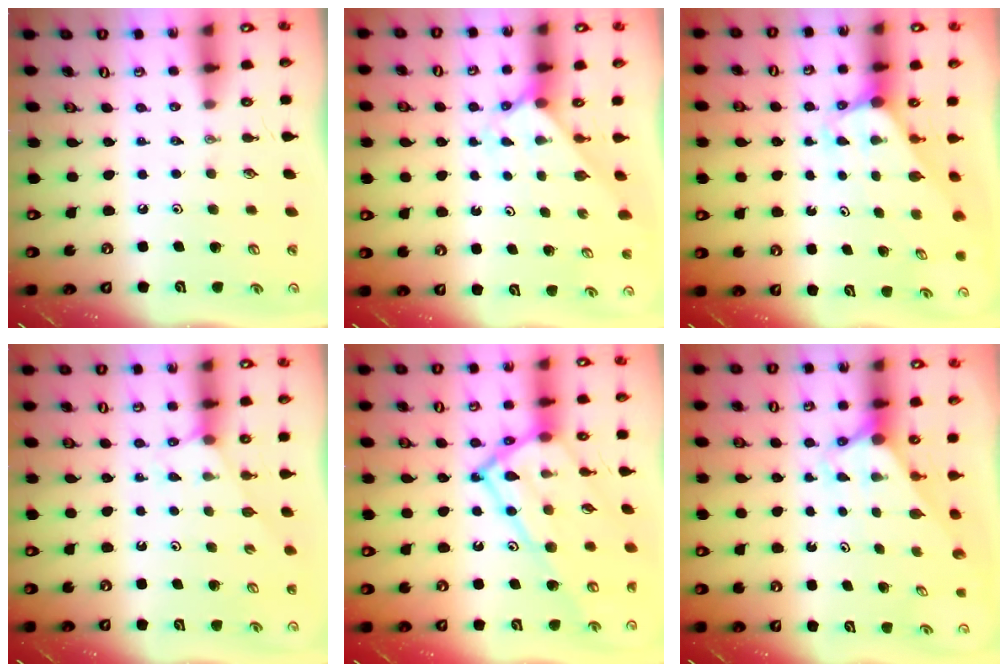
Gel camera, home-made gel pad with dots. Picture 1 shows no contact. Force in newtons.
{"total": 2.3, "press": 2.3, "slide": 0.2}
{"total": 3.0, "press": 3.0, "slide": 0.2}
{"total": 4.1, "press": 4.1, "slide": 0.5}
{"total": 21.6, "press": 21.5, "slide": 2.0}
{"total": 2.8, "press": 2.8, "slide": 0.0}